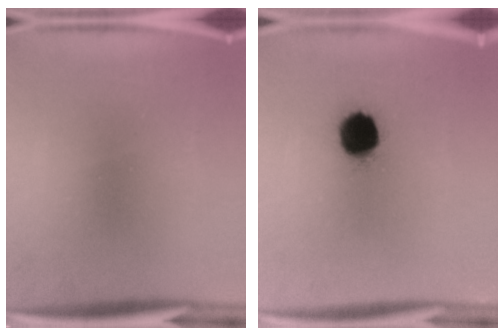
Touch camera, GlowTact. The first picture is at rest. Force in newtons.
{"total": 11.9}